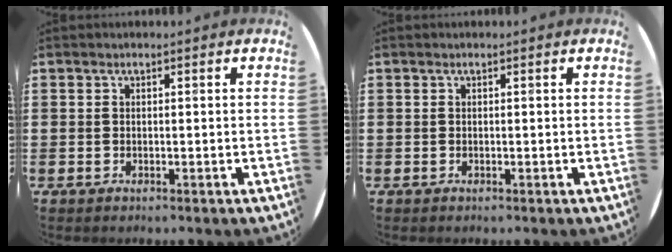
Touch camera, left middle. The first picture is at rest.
{"total": 0.0}